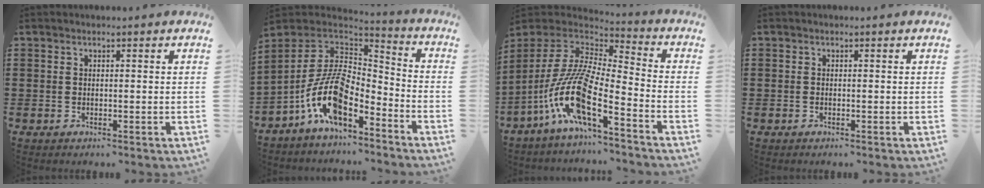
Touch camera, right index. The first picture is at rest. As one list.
[{"total": 13.1, "force": [-6.7, 5.6, 9.8], "torque": [-0.228, -0.001, -0.139]}, {"total": 13.4, "force": [-6.9, 2.7, 11.1], "torque": [-0.258, -0.020, -0.146]}, {"total": 0.0}]